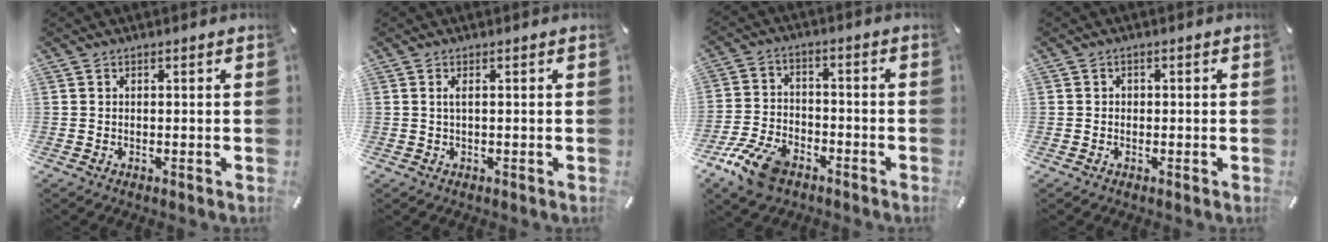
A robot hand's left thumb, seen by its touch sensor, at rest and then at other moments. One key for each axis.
{"total": 1.7, "fx": 0.1, "fy": 0.3, "fz": 1.7, "tx": -0.032, "ty": -0.002, "tz": 0.001}
{"total": 10.9, "fx": -7.0, "fy": 6.2, "fz": 5.7, "tx": -0.109, "ty": 0.040, "tz": -0.126}
{"total": 1.1, "fx": -0.5, "fy": 1.0, "fz": 0.2, "tx": -0.004, "ty": 0.005, "tz": -0.013}